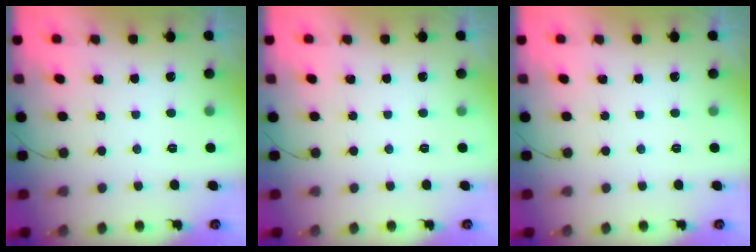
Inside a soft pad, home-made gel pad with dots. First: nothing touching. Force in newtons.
{"total": 0.0}
{"total": 0.0}